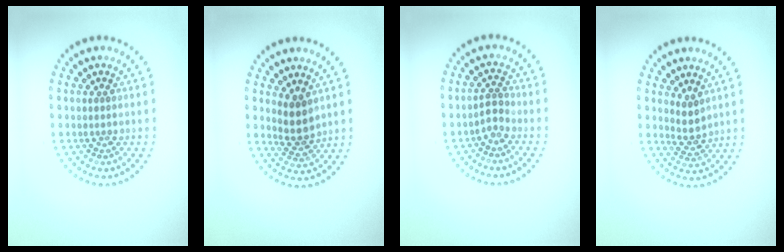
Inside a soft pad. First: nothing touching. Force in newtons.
{"total": 2.5, "press": 2.0, "slide": 1.4}
{"total": 1.4, "press": 0.9, "slide": 1.0}
{"total": 1.9, "press": 1.4, "slide": 1.3}